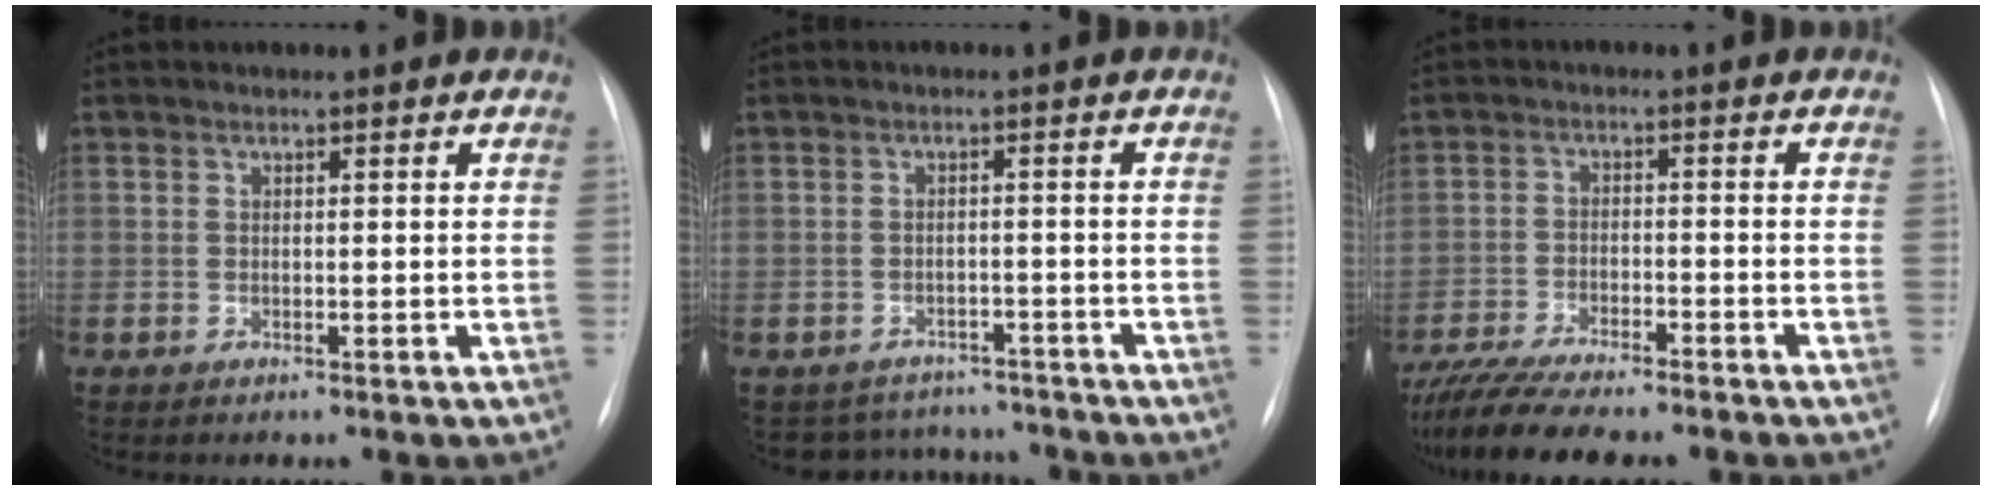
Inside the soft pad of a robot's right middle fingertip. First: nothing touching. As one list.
[{"total": 7.1, "force": [-6.5, 2.9, -0.3], "torque": [0.010, 0.025, -0.080]}, {"total": 12.1, "force": [-10.3, 1.8, 6.1], "torque": [-0.101, -0.017, -0.159]}]